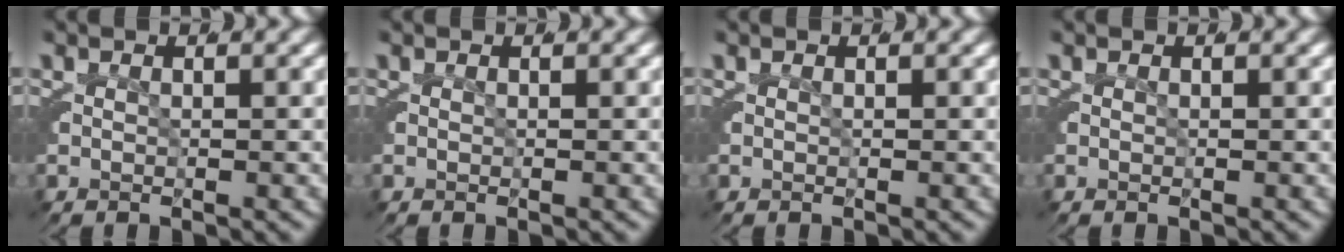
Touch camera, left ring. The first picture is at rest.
{"total": 0.0}
{"total": 0.0}
{"total": 0.0}